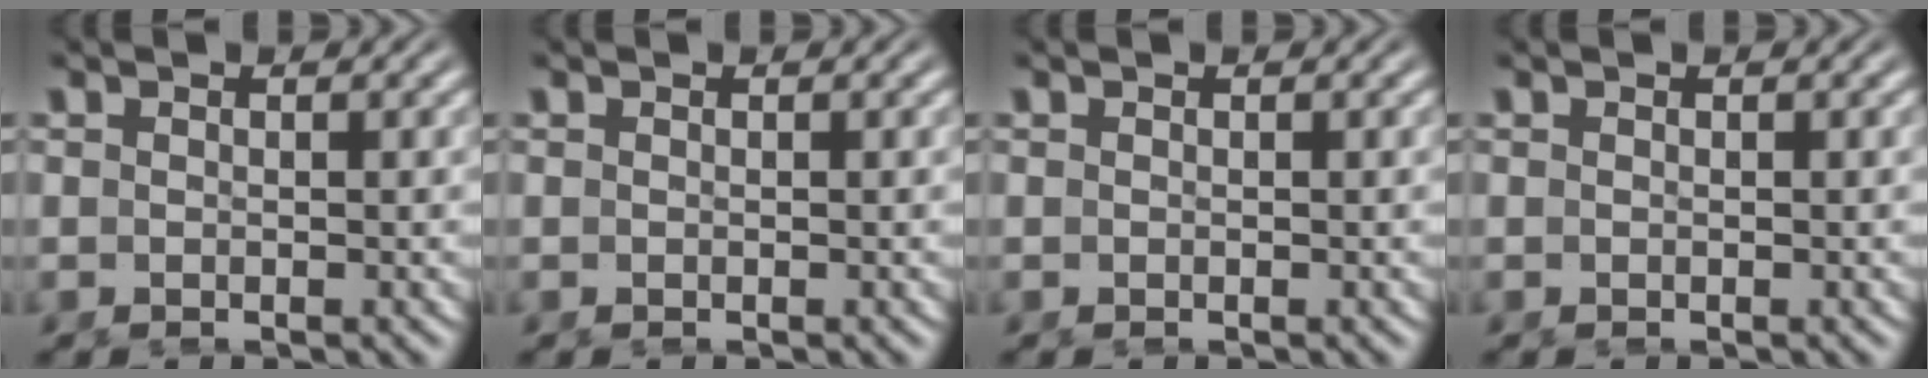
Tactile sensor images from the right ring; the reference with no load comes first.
{"total": 0.0}
{"total": 0.0}
{"total": 0.0}